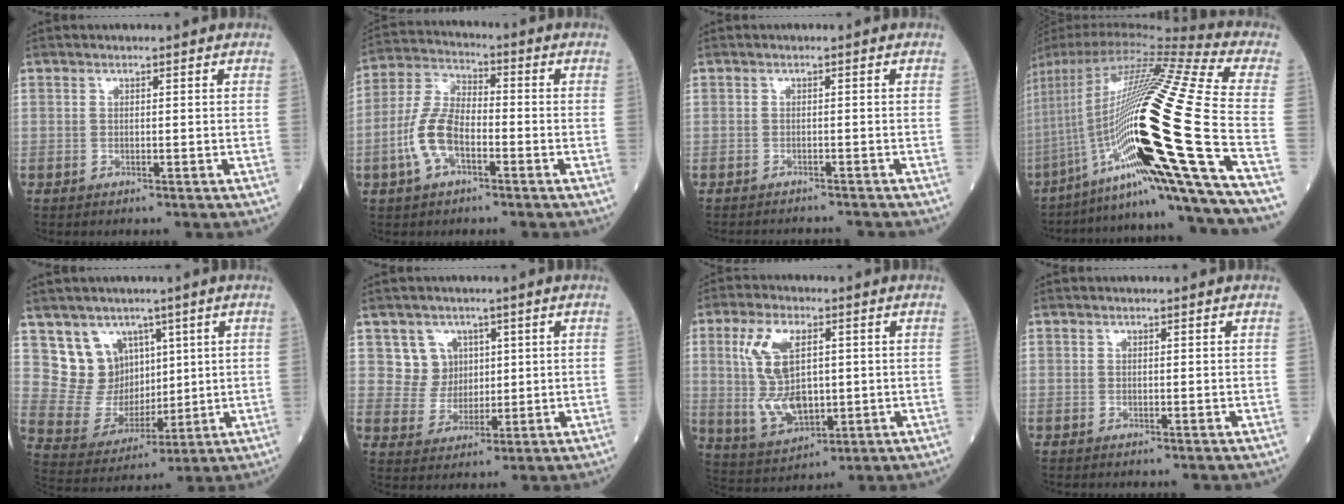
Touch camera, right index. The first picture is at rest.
{"total": 8.9, "force": [-3.0, 4.2, 7.3], "torque": [-0.170, 0.012, -0.062]}
{"total": 4.5, "force": [-4.5, 0.3, 0.7], "torque": [-0.002, -0.007, -0.059]}
{"total": 32.6, "force": [-9.4, -0.5, 31.2], "torque": [-0.539, -0.020, -0.177]}
{"total": 9.1, "force": [5.0, 7.2, 2.4], "torque": [-0.053, 0.026, 0.112]}
{"total": 5.3, "force": [2.2, 4.8, 0.2], "torque": [-0.004, 0.012, 0.044]}
{"total": 10.9, "force": [1.6, 5.3, 9.4], "torque": [-0.205, 0.004, 0.040]}
{"total": 0.0}